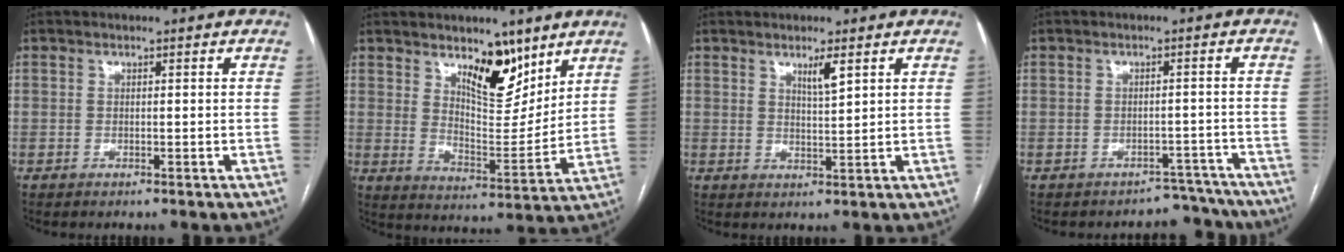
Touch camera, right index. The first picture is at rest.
{"total": 10.0, "force": [6.7, 3.9, 6.3], "torque": [-0.097, -0.017, 0.116]}
{"total": 2.9, "force": [1.7, 0.0, 2.3], "torque": [-0.044, -0.006, 0.032]}
{"total": 5.1, "force": [-4.5, 2.1, -1.1], "torque": [0.031, 0.036, -0.050]}